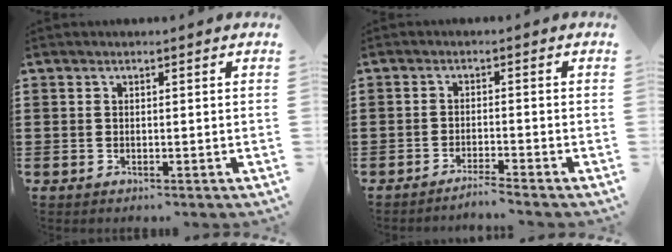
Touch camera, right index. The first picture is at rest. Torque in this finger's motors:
{"motor_torque": [-0.14, 0.14, 0.03, 0.00]}